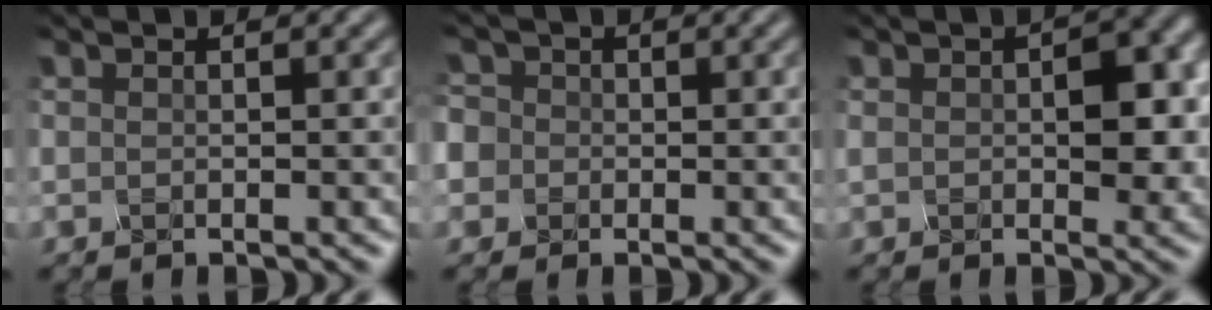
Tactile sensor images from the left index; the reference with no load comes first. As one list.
[{"total": 5.5, "force": [0.2, 5.1, 2.0], "torque": [-0.040, 0.036, -0.032]}, {"total": 5.4, "force": [0.4, 3.1, 4.3], "torque": [-0.060, 0.002, 0.004]}]